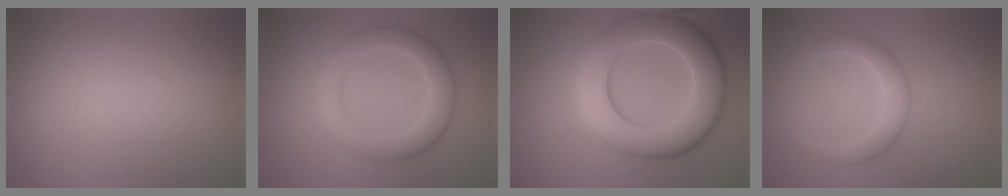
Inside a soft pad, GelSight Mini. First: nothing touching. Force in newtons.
{"total": 4.3, "press": 4.3, "slide": 0.3}
{"total": 9.7, "press": 9.7, "slide": 0.3}
{"total": 2.6, "press": 2.6, "slide": 0.1}